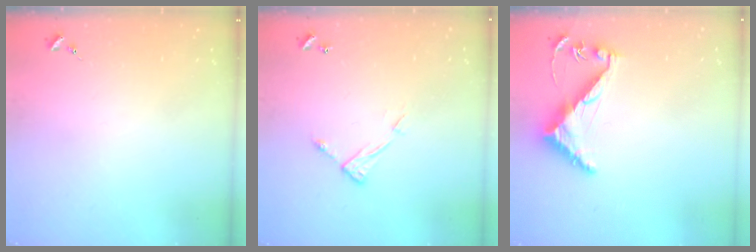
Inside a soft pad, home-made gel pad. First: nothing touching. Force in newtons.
{"total": 6.3, "press": 6.3, "slide": 0.4}
{"total": 7.3, "press": 7.3, "slide": 0.6}